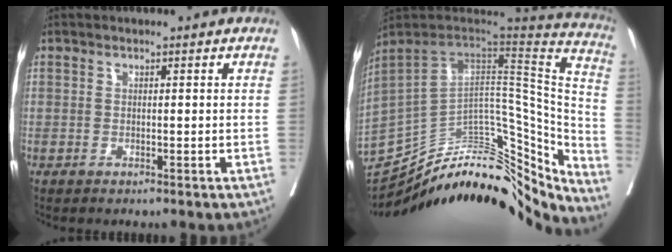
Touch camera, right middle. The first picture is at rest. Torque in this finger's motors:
{"motor_torque": [0.42, -1.36, -0.05, -0.01]}